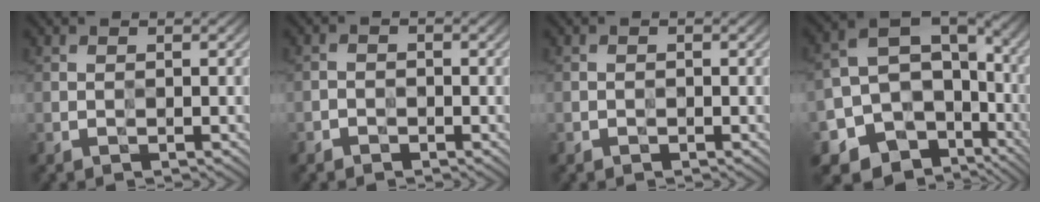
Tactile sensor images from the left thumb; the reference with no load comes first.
{"total": 1.3, "force": [-0.9, 0.9, 0.0], "torque": [0.006, -0.002, -0.021]}
{"total": 0.6, "force": [-0.4, 0.5, 0.0], "torque": [0.004, -0.006, -0.007]}
{"total": 15.0, "force": [-5.5, 11.7, 7.6], "torque": [-0.159, -0.047, -0.074]}